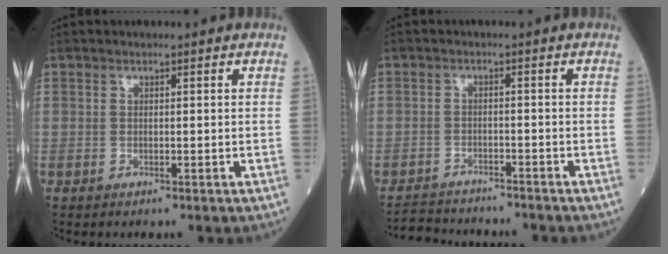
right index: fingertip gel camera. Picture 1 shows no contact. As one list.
[{"total": 5.7, "force": [-5.7, 1.0, 0.4], "torque": [-0.002, -0.006, -0.090]}]